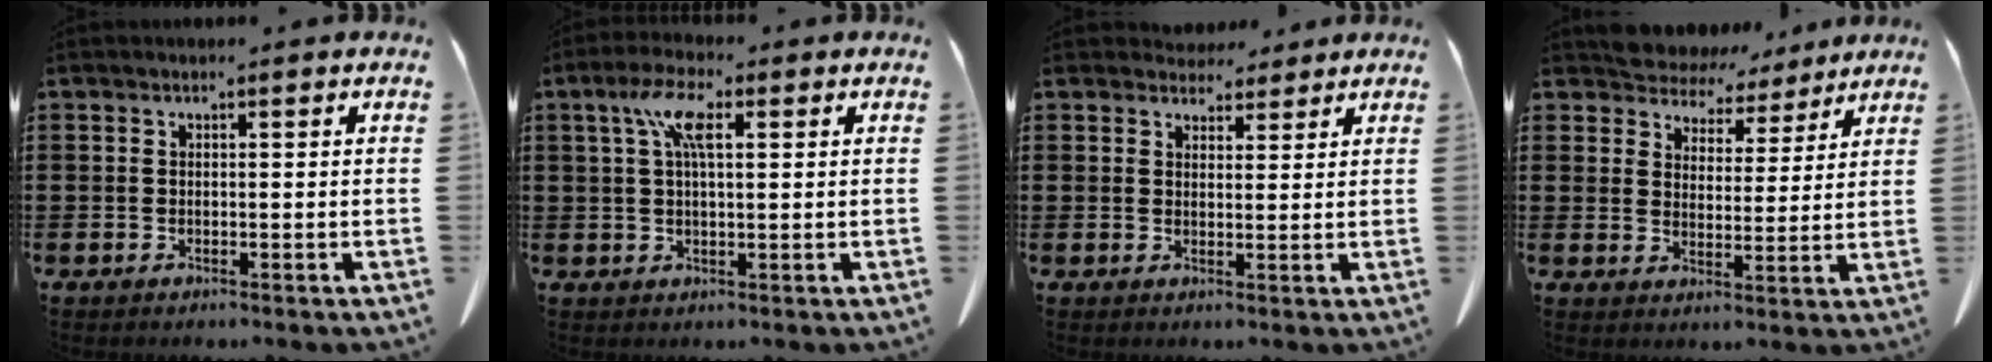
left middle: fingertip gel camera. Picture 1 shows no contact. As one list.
[{"total": 5.8, "force": [2.0, 2.0, 5.1], "torque": [-0.115, 0.009, 0.031]}, {"total": 3.4, "force": [3.1, 1.3, 0.4], "torque": [-0.009, -0.008, 0.060]}, {"total": 5.3, "force": [5.1, 1.4, -0.1], "torque": [-0.029, -0.031, 0.093]}]